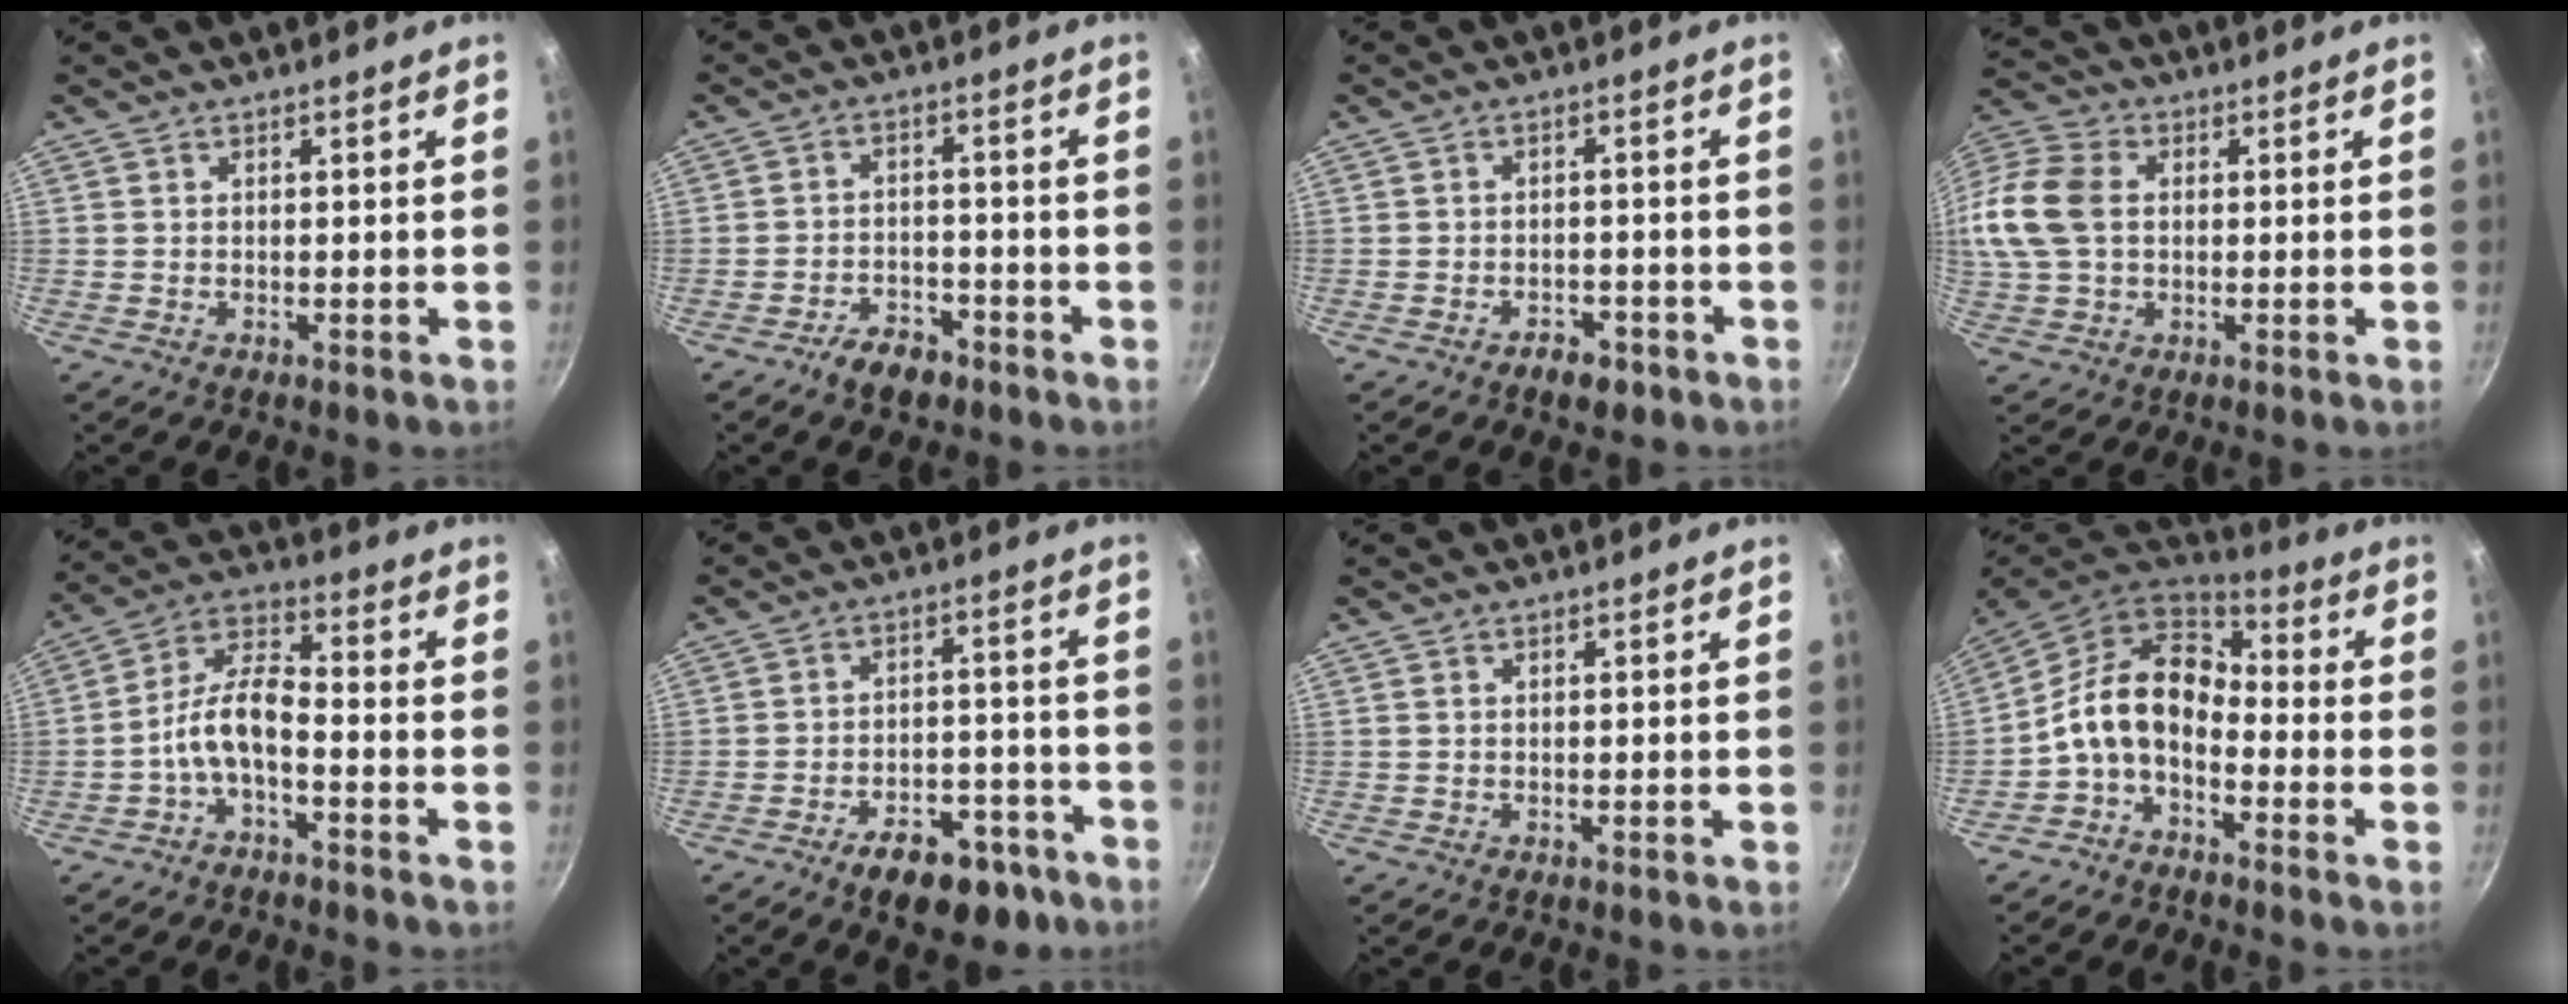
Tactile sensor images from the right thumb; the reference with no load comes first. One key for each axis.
{"total": 5.8, "fx": -4.2, "fy": 3.0, "fz": 2.6, "tx": -0.031, "ty": 0.036, "tz": -0.067}
{"total": 3.8, "fx": -2.5, "fy": 2.1, "fz": 1.8, "tx": -0.017, "ty": 0.026, "tz": -0.029}
{"total": 16.2, "fx": 1.4, "fy": 11.9, "fz": 10.9, "tx": -0.236, "ty": 0.025, "tz": 0.016}
{"total": 8.4, "fx": -3.5, "fy": 3.6, "fz": 6.7, "tx": -0.136, "ty": 0.048, "tz": -0.075}
{"total": 11.8, "fx": -7.5, "fy": 6.1, "fz": 6.8, "tx": -0.061, "ty": 0.062, "tz": -0.099}
{"total": 0.0}
{"total": 12.4, "fx": -2.9, "fy": 8.2, "fz": 8.8, "tx": -0.153, "ty": 0.054, "tz": -0.072}